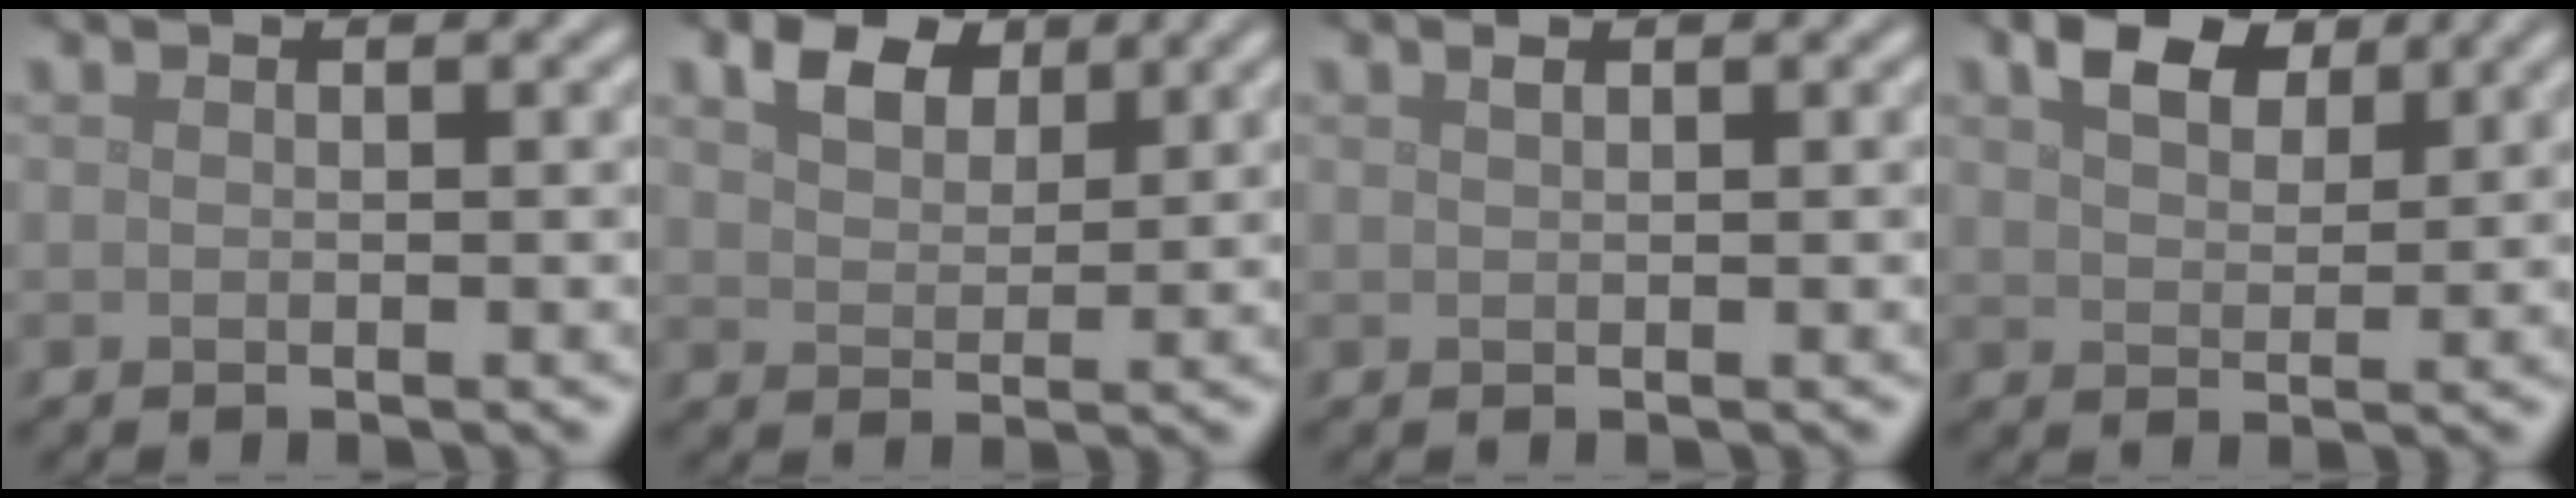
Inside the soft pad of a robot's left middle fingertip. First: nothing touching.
{"total": 4.0, "force": [2.6, 2.3, 2.0], "torque": [-0.041, 0.004, 0.043]}
{"total": 0.6, "force": [0.4, 0.3, 0.4], "torque": [-0.010, 0.002, 0.009]}
{"total": 4.7, "force": [3.1, 2.4, 2.6], "torque": [-0.049, 0.009, 0.050]}